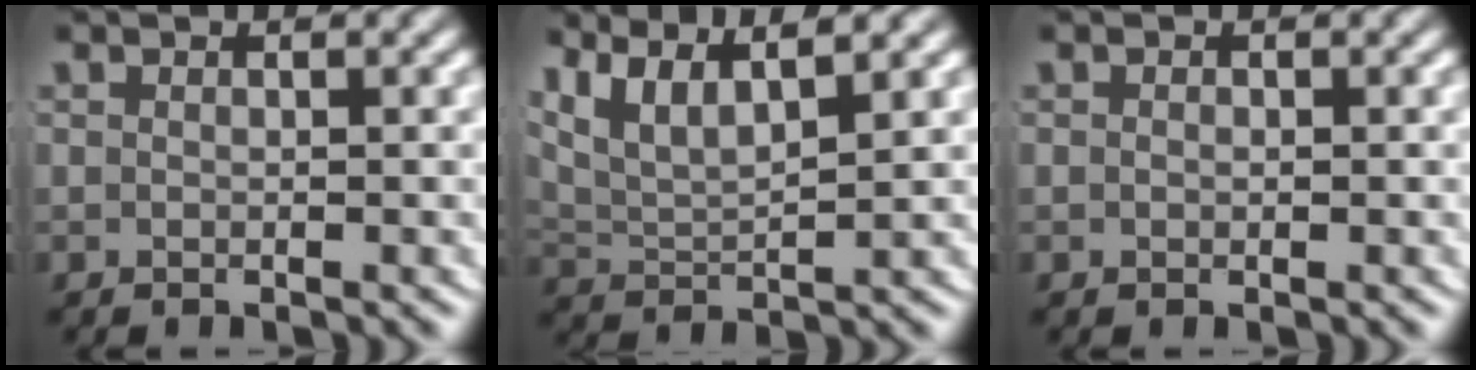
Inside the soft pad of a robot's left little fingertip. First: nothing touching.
{"total": 6.3, "force": [2.7, 4.4, 3.6], "torque": [-0.095, -0.005, 0.042]}
{"total": 0.0}